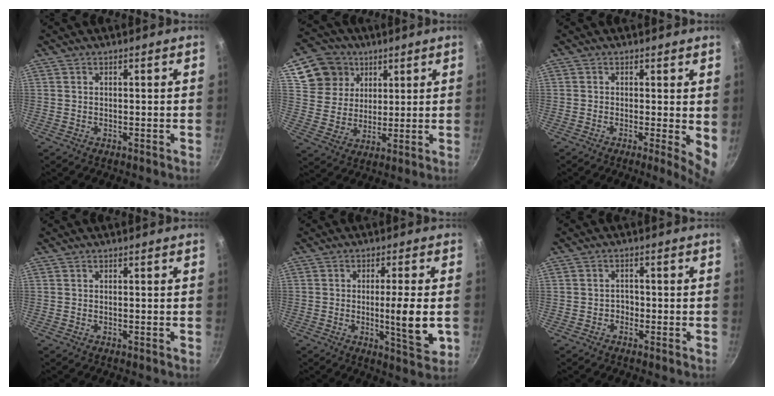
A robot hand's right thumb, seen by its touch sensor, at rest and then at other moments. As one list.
[{"total": 12.0, "force": [5.5, 10.0, 3.6], "torque": [-0.042, -0.012, 0.100]}, {"total": 5.1, "force": [-0.1, 1.4, 4.9], "torque": [-0.059, -0.011, -0.003]}, {"total": 0.0}, {"total": 8.6, "force": [-1.0, 1.4, 8.4], "torque": [-0.133, -0.006, -0.016]}, {"total": 1.8, "force": [-0.9, 1.4, 0.6], "torque": [0.003, 0.010, -0.017]}]